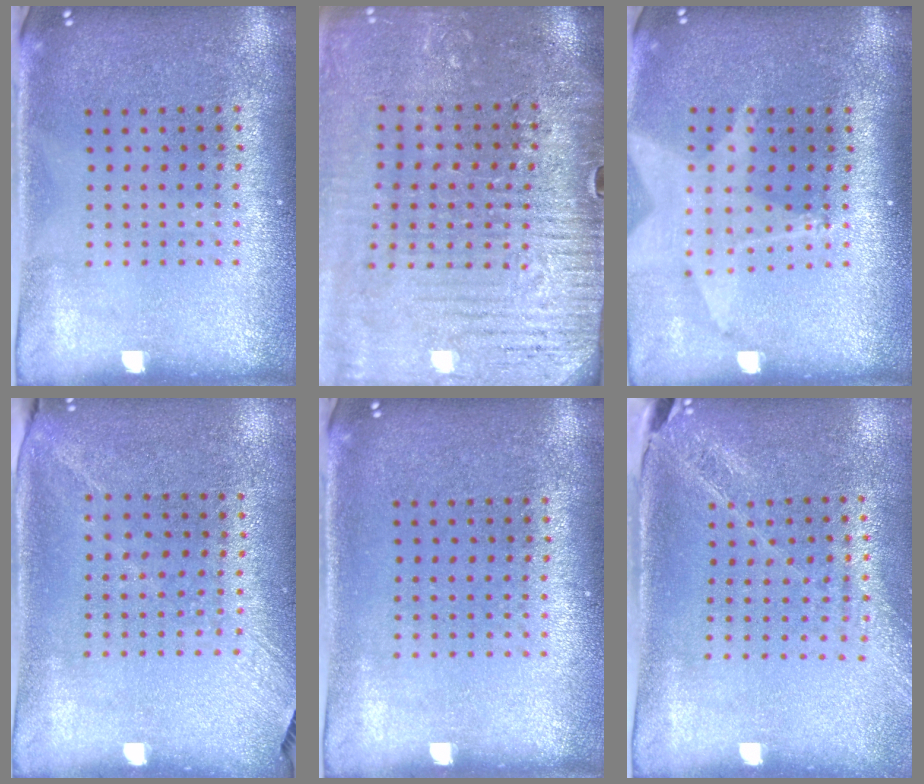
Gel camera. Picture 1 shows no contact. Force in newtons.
{"total": 3.9, "press": 3.8, "slide": 0.9}
{"total": 2.0, "press": 1.5, "slide": 1.2}
{"total": 1.3, "press": 1.0, "slide": 0.9}
{"total": 0.0}
{"total": 1.5, "press": 1.4, "slide": 0.4}